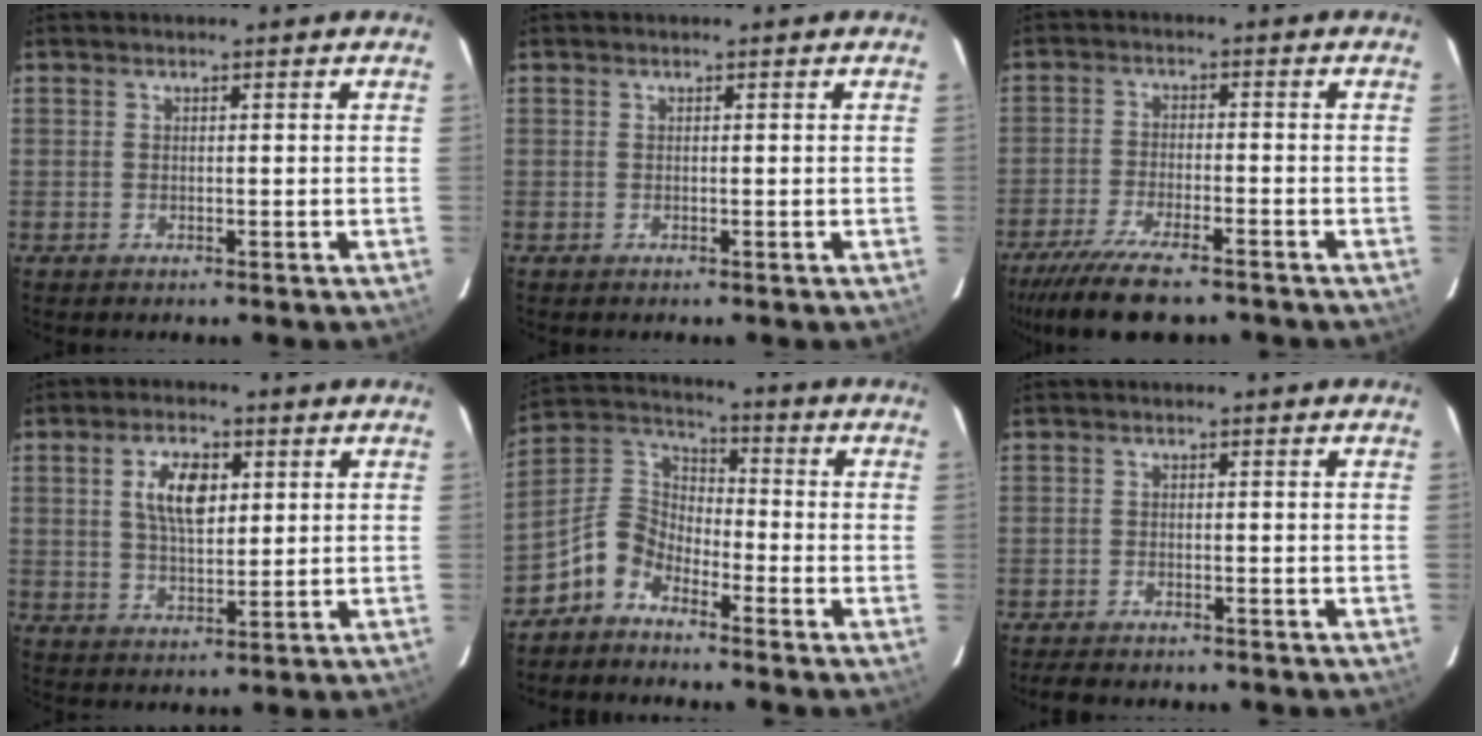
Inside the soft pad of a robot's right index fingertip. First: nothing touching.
{"total": 0.0}
{"total": 12.5, "force": [-10.0, 3.0, 7.0], "torque": [-0.162, -0.033, -0.173]}
{"total": 7.6, "force": [2.2, 3.6, 6.3], "torque": [-0.115, 0.009, 0.043]}
{"total": 7.6, "force": [-5.3, 4.5, 3.2], "torque": [-0.070, 0.032, -0.120]}
{"total": 4.8, "force": [-4.3, 1.5, 1.6], "torque": [-0.044, -0.006, -0.066]}